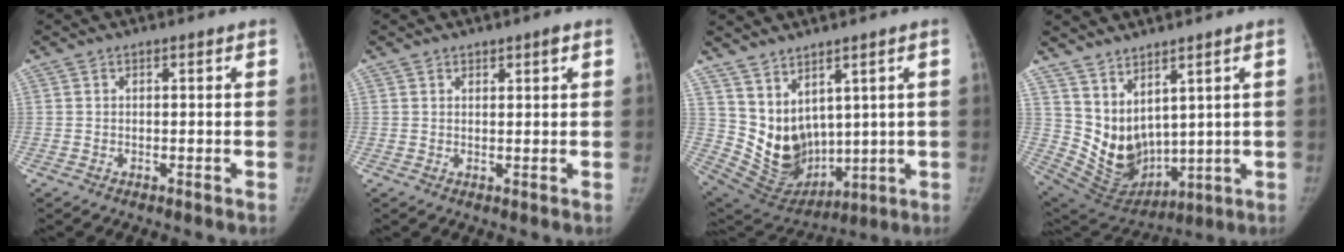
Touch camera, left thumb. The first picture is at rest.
{"total": 1.5, "force": [1.0, 0.4, 1.0], "torque": [-0.009, -0.006, 0.015]}
{"total": 11.8, "force": [4.6, 8.1, 7.1], "torque": [-0.091, -0.036, 0.123]}
{"total": 11.8, "force": [5.1, 7.5, 7.6], "torque": [-0.098, -0.040, 0.133]}